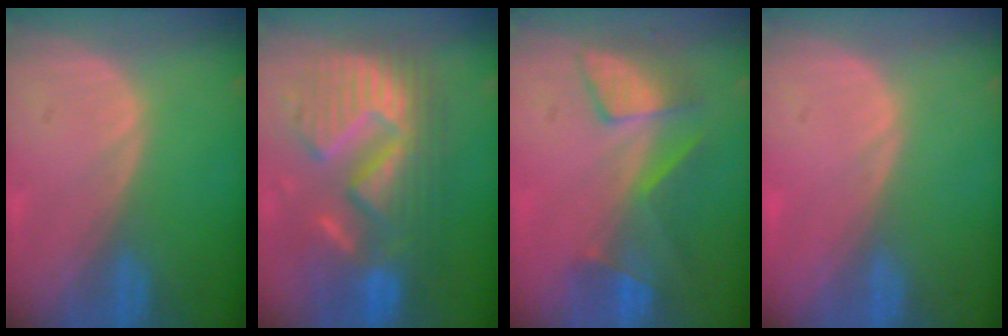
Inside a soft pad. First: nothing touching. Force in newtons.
{"total": 13.2, "press": 13.2, "slide": 1.2}
{"total": 7.3, "press": 7.0, "slide": 2.2}
{"total": 0.5, "press": 0.0, "slide": 0.5}